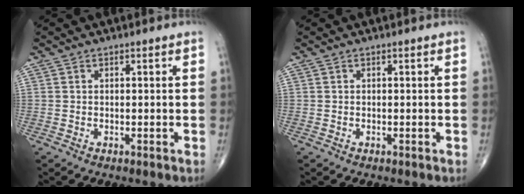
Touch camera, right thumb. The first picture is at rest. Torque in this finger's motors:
{"motor_torque": [0.20, -0.02, 0.13, 0.01, 0.00]}